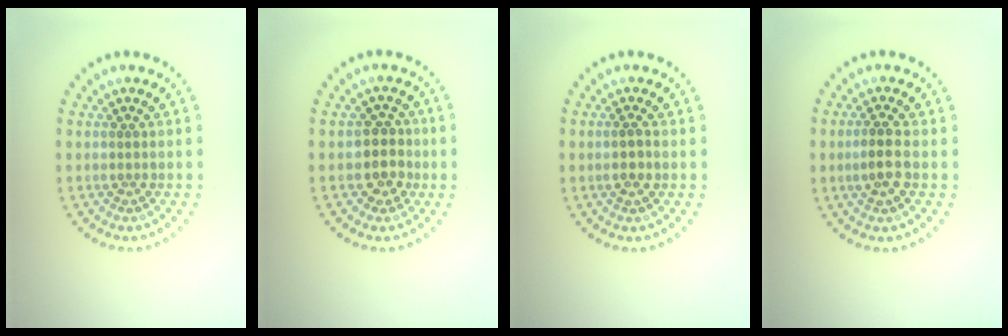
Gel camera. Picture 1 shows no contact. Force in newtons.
{"total": 2.4, "press": 2.2, "slide": 1.0}
{"total": 1.0, "press": 0.9, "slide": 0.4}
{"total": 2.4, "press": 2.3, "slide": 0.8}